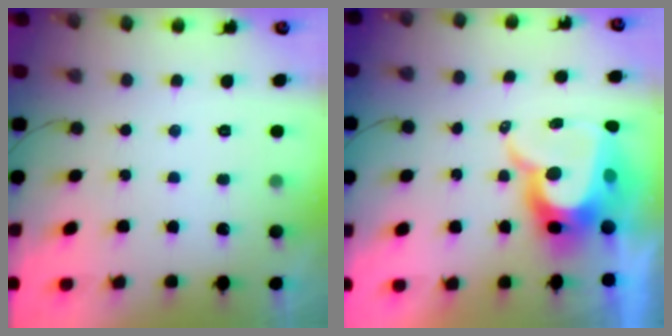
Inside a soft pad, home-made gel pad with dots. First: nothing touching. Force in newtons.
{"total": 15.4, "press": 15.3, "slide": 1.4}